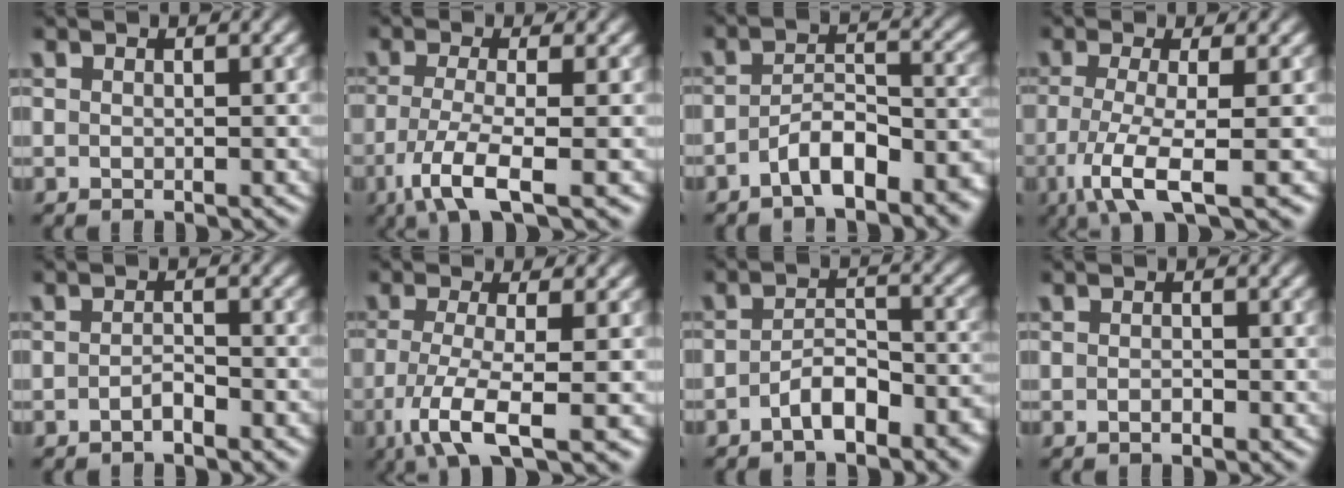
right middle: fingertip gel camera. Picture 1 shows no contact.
{"total": 5.6, "force": [-2.3, 1.3, 4.9], "torque": [-0.095, -0.015, -0.049]}
{"total": 5.6, "force": [-3.1, 2.2, 4.1], "torque": [-0.069, 0.003, -0.055]}
{"total": 6.2, "force": [-2.1, 1.5, 5.6], "torque": [-0.103, -0.016, -0.045]}
{"total": 1.3, "force": [-0.9, 0.4, 0.8], "torque": [-0.015, 0.003, -0.018]}
{"total": 6.3, "force": [-2.4, 1.5, 5.6], "torque": [-0.105, -0.015, -0.048]}
{"total": 4.5, "force": [-2.6, 2.0, 3.2], "torque": [-0.053, 0.006, -0.044]}
{"total": 0.6, "force": [-0.4, 0.3, 0.5], "torque": [-0.009, -0.001, -0.006]}